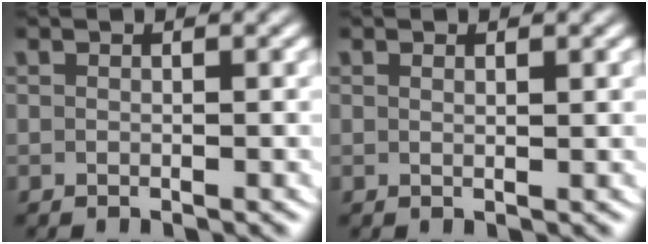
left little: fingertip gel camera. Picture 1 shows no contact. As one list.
[{"total": 0.6, "force": [0.3, -0.3, 0.4], "torque": [-0.005, -0.006, 0.008]}]